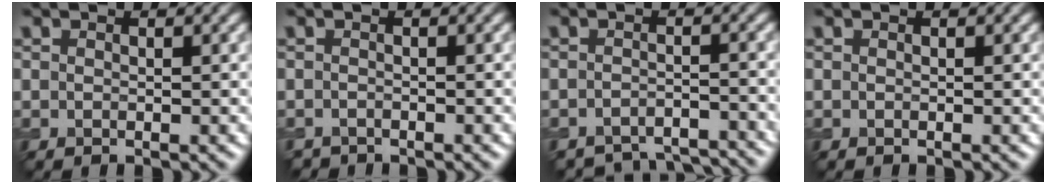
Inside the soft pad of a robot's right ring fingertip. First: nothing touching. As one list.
[{"total": 1.1, "force": [-1.1, 0.2, -0.1], "torque": [0.005, -0.005, -0.021]}, {"total": 5.1, "force": [-5.0, 0.9, 0.4], "torque": [-0.007, -0.007, -0.068]}, {"total": 0.0}]